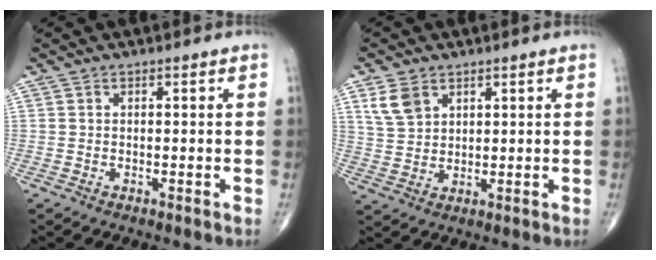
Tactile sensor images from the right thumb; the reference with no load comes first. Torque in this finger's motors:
{"motor_torque": [-0.69, 0.76, 0.31, 0.21, 0.03]}